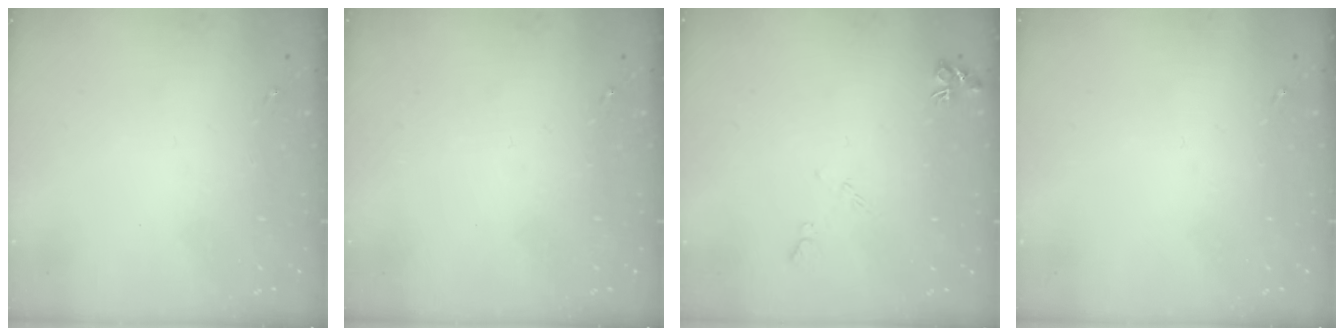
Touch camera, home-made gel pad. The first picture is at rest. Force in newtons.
{"total": 0.0}
{"total": 5.8, "press": 5.8, "slide": 0.8}
{"total": 0.0}